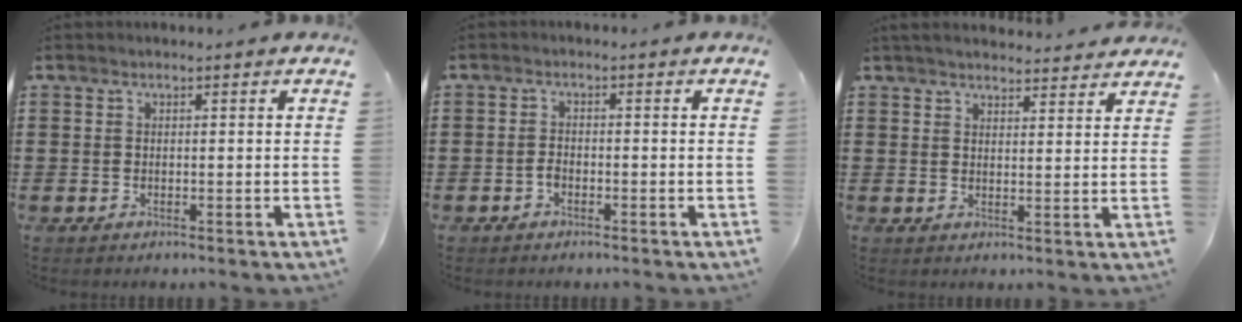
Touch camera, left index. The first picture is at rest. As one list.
[{"total": 1.4, "force": [-0.9, 0.7, 0.9], "torque": [-0.021, 0.001, -0.018]}, {"total": 3.3, "force": [3.2, 0.3, 0.6], "torque": [-0.021, -0.009, 0.059]}]